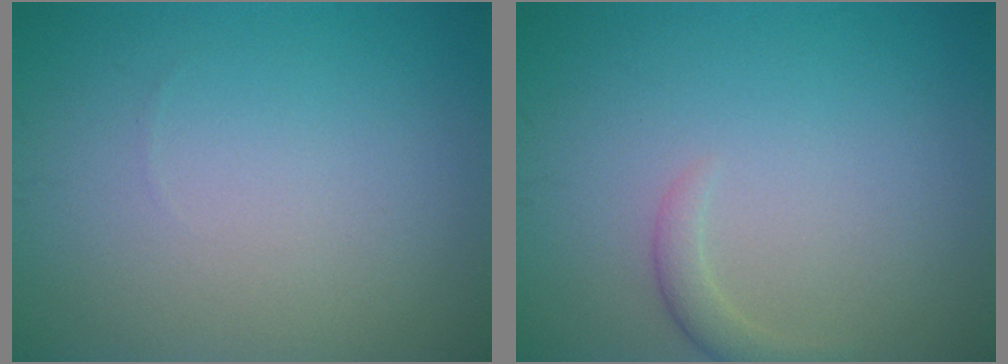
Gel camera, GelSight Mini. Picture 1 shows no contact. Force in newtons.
{"total": 1.4, "press": 1.4, "slide": 0.1}